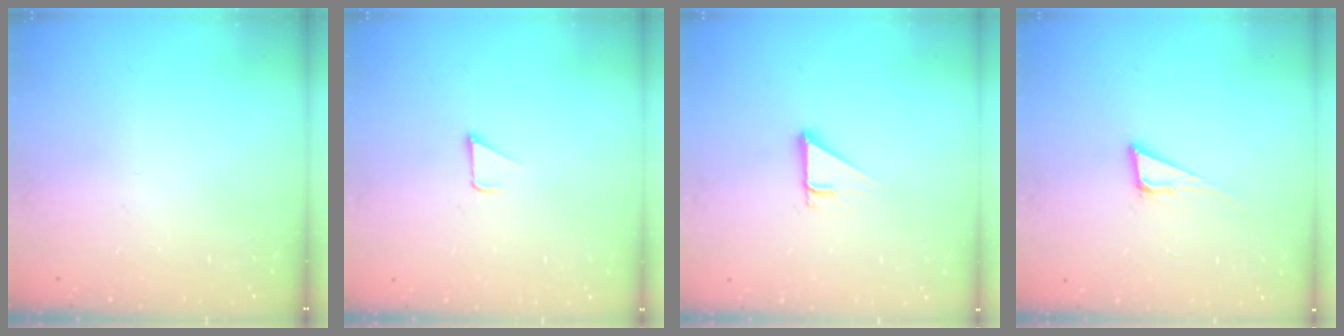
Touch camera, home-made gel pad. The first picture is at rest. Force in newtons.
{"total": 1.2, "press": 1.2, "slide": 0.1}
{"total": 2.5, "press": 2.5, "slide": 0.2}
{"total": 7.4, "press": 6.9, "slide": 2.6}